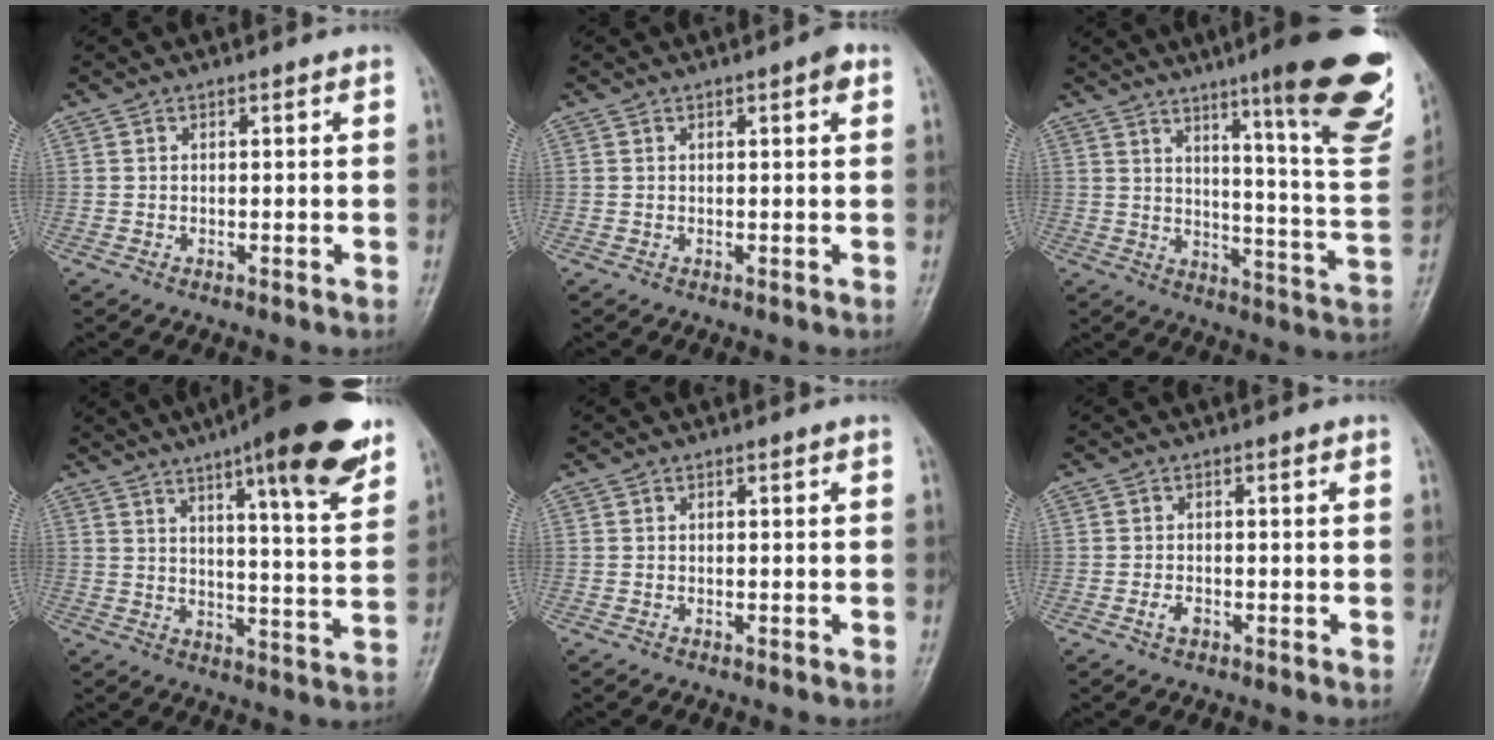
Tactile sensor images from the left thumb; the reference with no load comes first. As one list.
[{"total": 2.0, "force": [0.9, 0.5, 1.7], "torque": [-0.023, 0.001, 0.009]}, {"total": 20.9, "force": [11.9, 3.1, 16.9], "torque": [-0.190, -0.065, 0.157]}, {"total": 19.5, "force": [12.4, 3.4, 14.7], "torque": [-0.184, -0.050, 0.171]}, {"total": 0.0}, {"total": 1.8, "force": [-0.8, 1.1, 1.2], "torque": [-0.023, 0.004, -0.017]}]